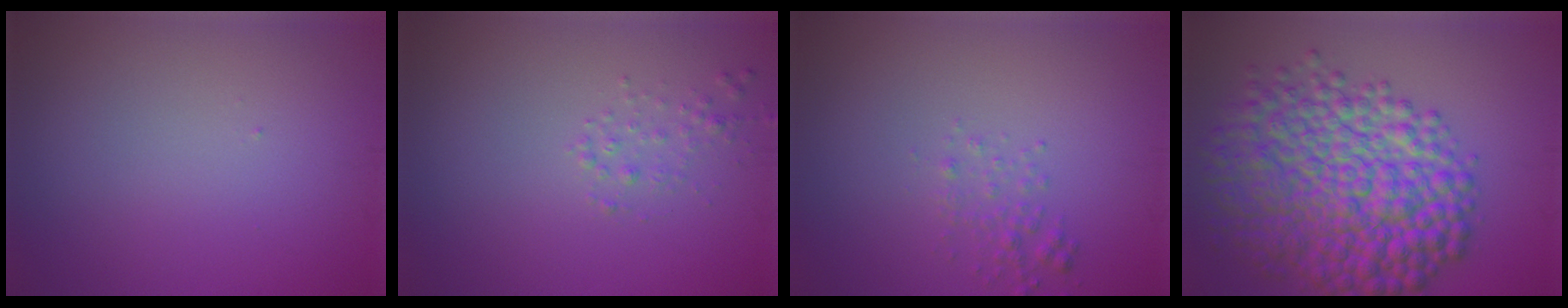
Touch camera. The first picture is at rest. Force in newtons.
{"total": 1.2, "press": 1.2, "slide": 0.1}
{"total": 1.6, "press": 1.5, "slide": 0.2}
{"total": 12.1, "press": 12.1, "slide": 0.1}